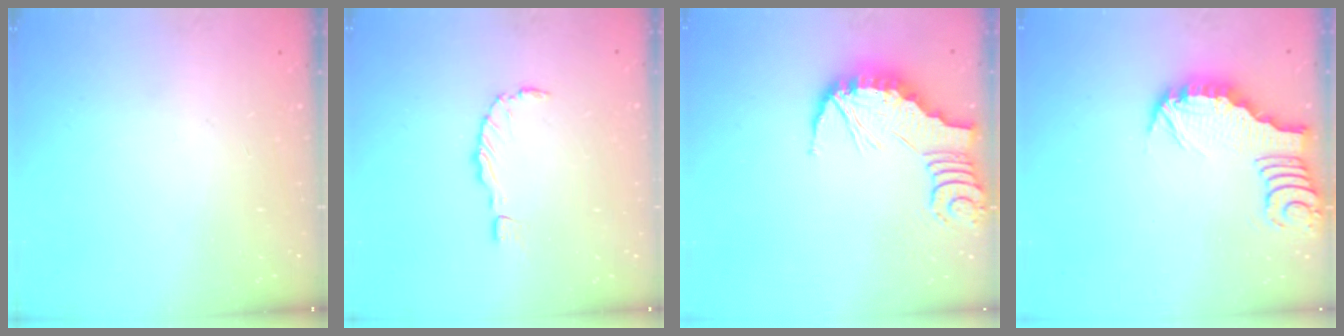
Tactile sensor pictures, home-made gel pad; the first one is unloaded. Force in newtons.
{"total": 0.0}
{"total": 2.2, "press": 2.2, "slide": 0.2}
{"total": 3.2, "press": 3.1, "slide": 0.4}